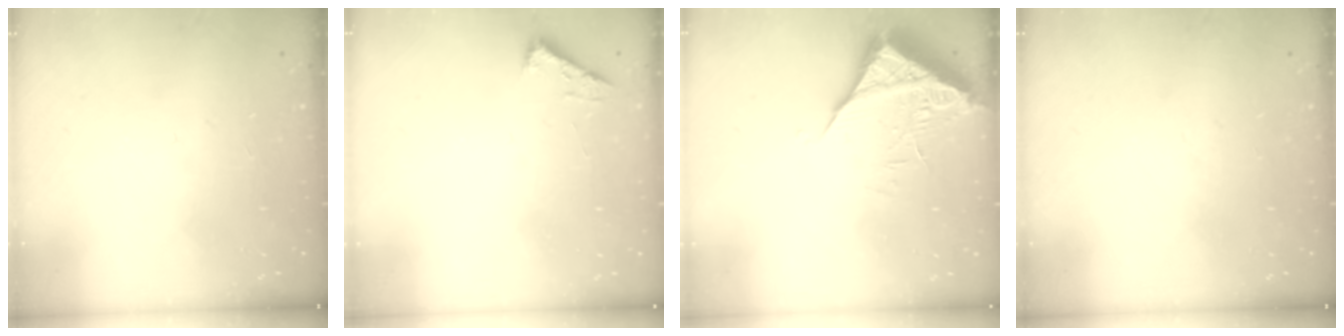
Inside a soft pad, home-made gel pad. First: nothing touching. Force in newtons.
{"total": 2.5, "press": 2.5, "slide": 0.3}
{"total": 7.0, "press": 7.0, "slide": 0.6}
{"total": 0.0}